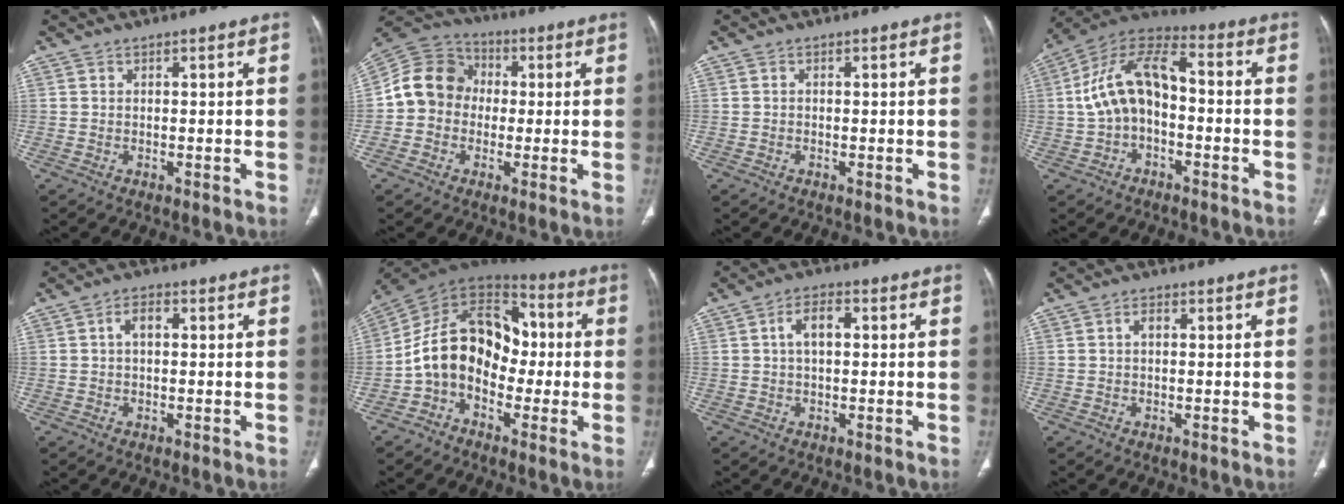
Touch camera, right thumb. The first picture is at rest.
{"total": 11.6, "force": [-0.3, 10.2, 5.5], "torque": [-0.083, 0.033, -0.019]}
{"total": 0.0}
{"total": 13.2, "force": [-1.2, 7.9, 10.5], "torque": [-0.190, 0.049, -0.032]}
{"total": 3.1, "force": [0.4, 1.8, 2.5], "torque": [-0.042, 0.012, 0.002]}
{"total": 15.8, "force": [-2.5, 11.5, 10.5], "torque": [-0.147, 0.057, -0.056]}
{"total": 4.8, "force": [0.7, 2.6, 3.9], "torque": [-0.069, 0.014, 0.007]}
{"total": 1.5, "force": [0.1, 0.9, 1.2], "torque": [-0.019, 0.005, -0.002]}